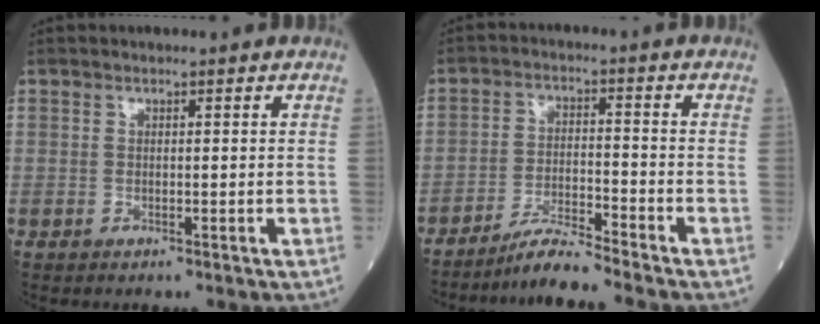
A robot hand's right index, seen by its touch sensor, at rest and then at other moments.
{"total": 5.8, "force": [-5.4, -1.4, 1.8], "torque": [-0.032, -0.019, -0.099]}